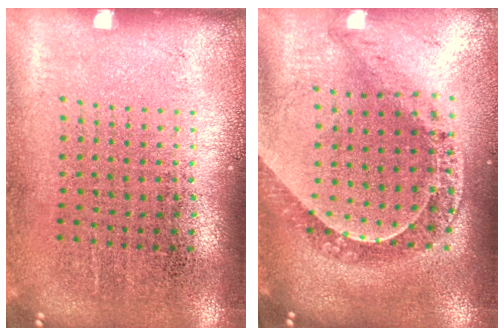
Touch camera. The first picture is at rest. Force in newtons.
{"total": 1.2, "press": 1.2, "slide": 0.2}